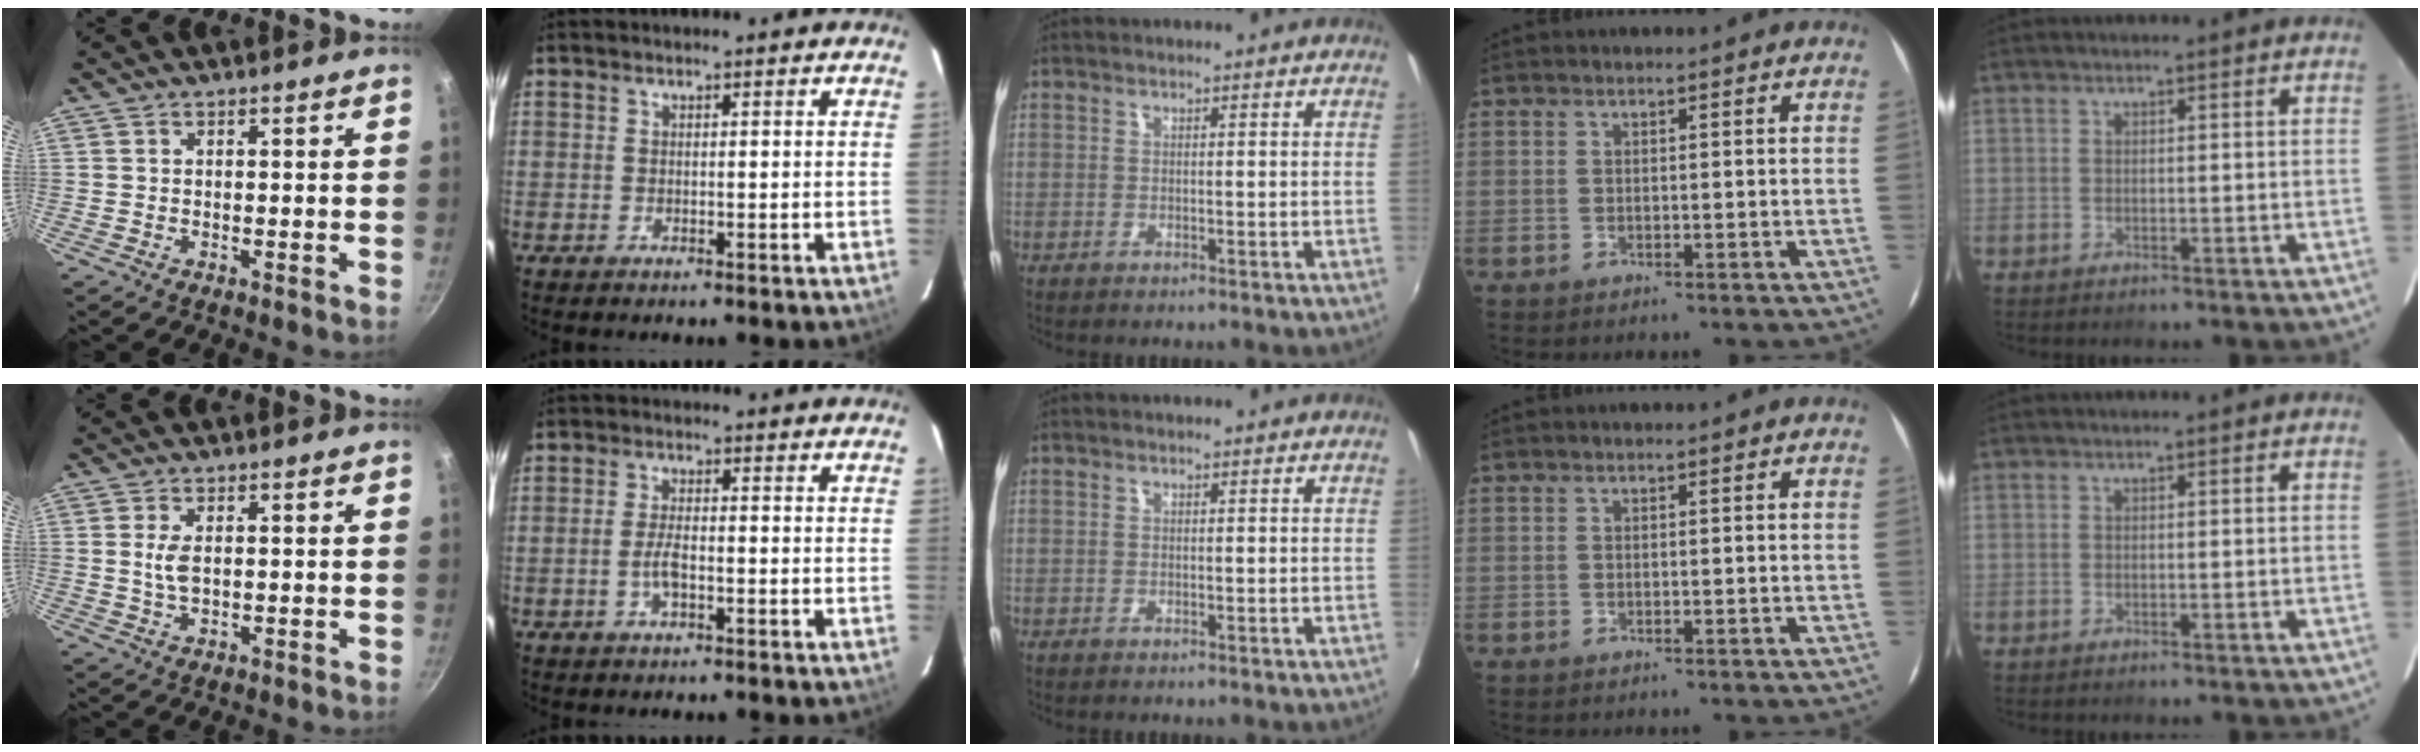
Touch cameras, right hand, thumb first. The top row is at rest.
{"thumb": {"total": 3.8, "force": [0.5, 2.2, 3.1], "torque": [-0.057, -0.003, 0.010]}, "index": {"total": 3.5, "force": [-1.2, 1.2, 3.1], "torque": [-0.065, 0.001, -0.023]}}